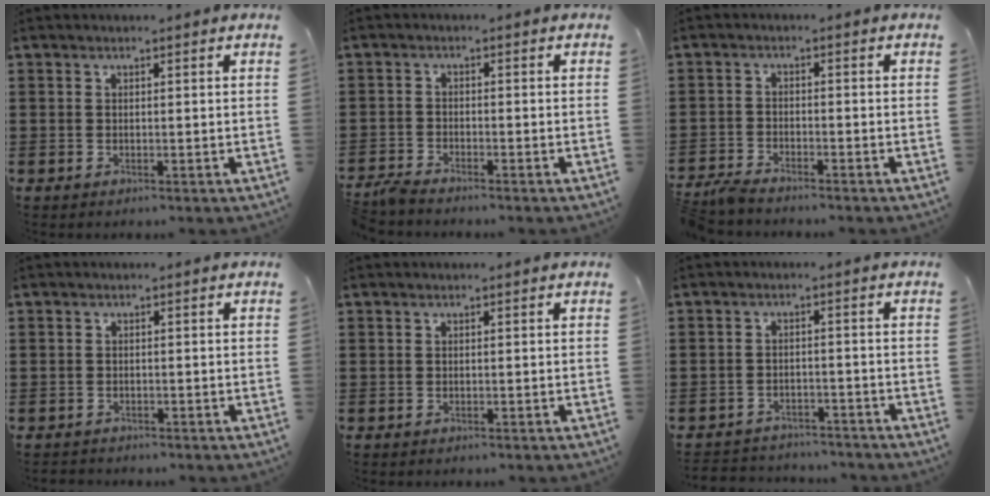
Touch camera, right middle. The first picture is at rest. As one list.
[{"total": 2.2, "force": [-2.1, 0.1, 0.6], "torque": [-0.020, 0.001, -0.045]}, {"total": 2.7, "force": [-2.6, 0.2, 0.6], "torque": [-0.028, 0.000, -0.058]}, {"total": 1.2, "force": [-1.0, 0.6, -0.2], "torque": [0.003, 0.006, -0.025]}, {"total": 0.0}, {"total": 3.2, "force": [-3.1, 0.7, -0.4], "torque": [-0.001, 0.001, -0.069]}]